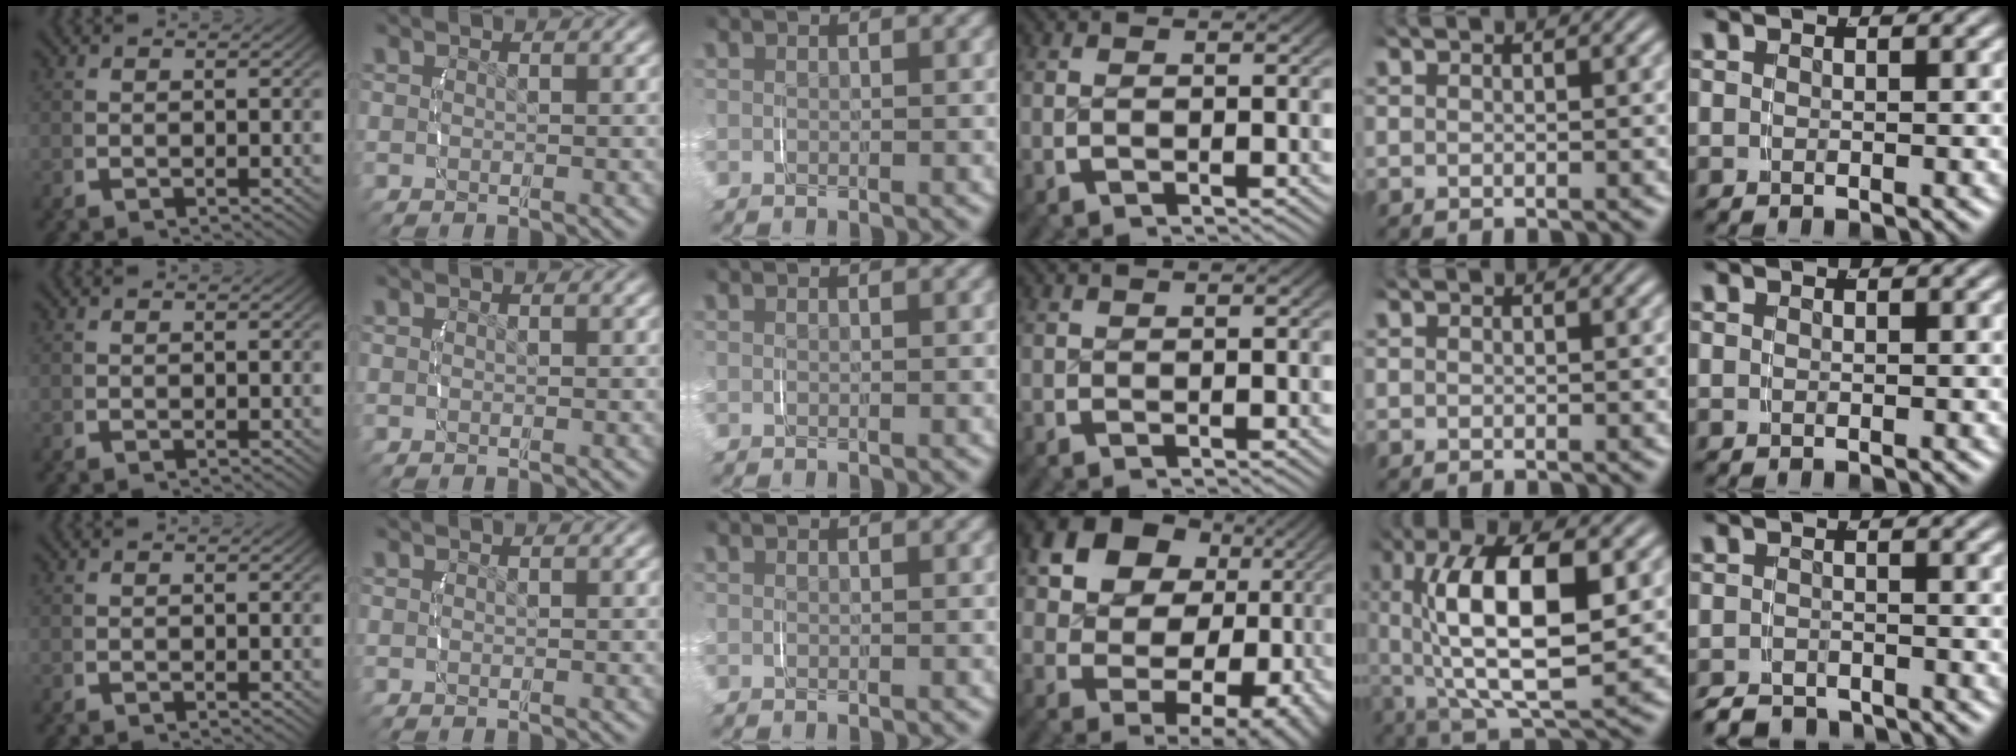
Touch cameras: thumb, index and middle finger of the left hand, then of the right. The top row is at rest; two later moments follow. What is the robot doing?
{"motion": "grasp_and_lifting", "object": "velcro strap"}